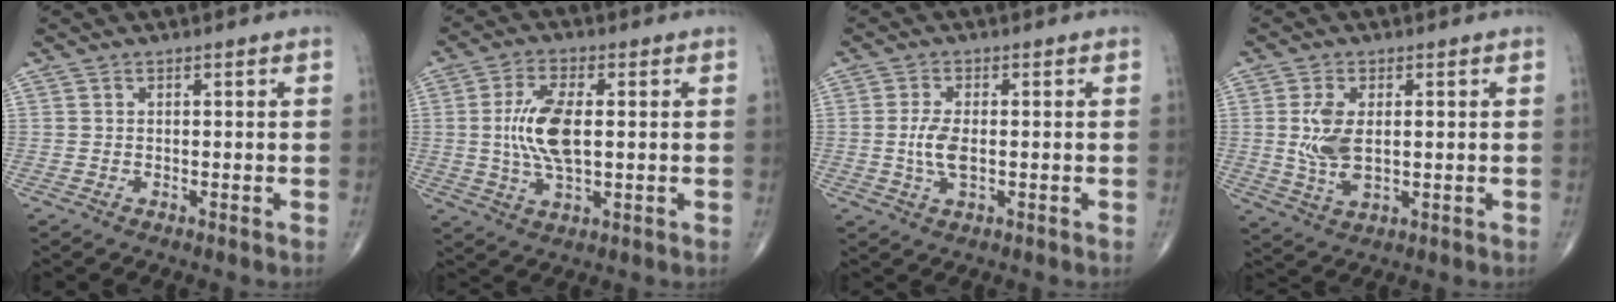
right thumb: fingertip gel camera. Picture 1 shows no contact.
{"total": 10.0, "force": [0.6, 4.3, 9.0], "torque": [-0.187, -0.004, 0.012]}
{"total": 4.7, "force": [-0.3, 2.1, 4.2], "torque": [-0.089, -0.001, -0.009]}
{"total": 7.5, "force": [0.7, 3.9, 6.3], "torque": [-0.134, -0.006, 0.018]}